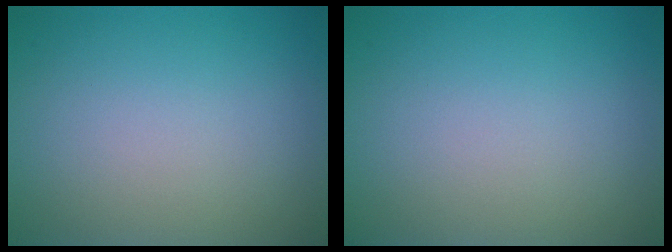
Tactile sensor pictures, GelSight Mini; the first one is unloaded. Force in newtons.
{"total": 0.0}